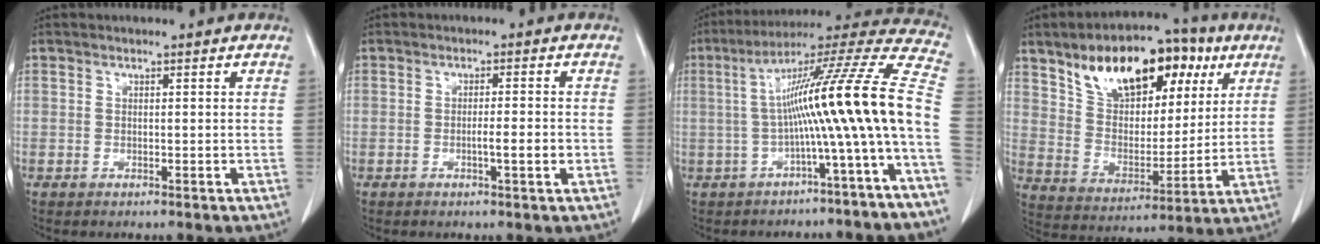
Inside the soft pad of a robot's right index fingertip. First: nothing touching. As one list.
[{"total": 3.5, "force": [-0.9, 0.6, 3.4], "torque": [-0.059, 0.000, -0.010]}, {"total": 19.1, "force": [-2.6, -1.0, 18.9], "torque": [-0.281, 0.043, -0.047]}, {"total": 20.5, "force": [10.5, 10.9, 13.8], "torque": [-0.237, 0.048, 0.182]}]